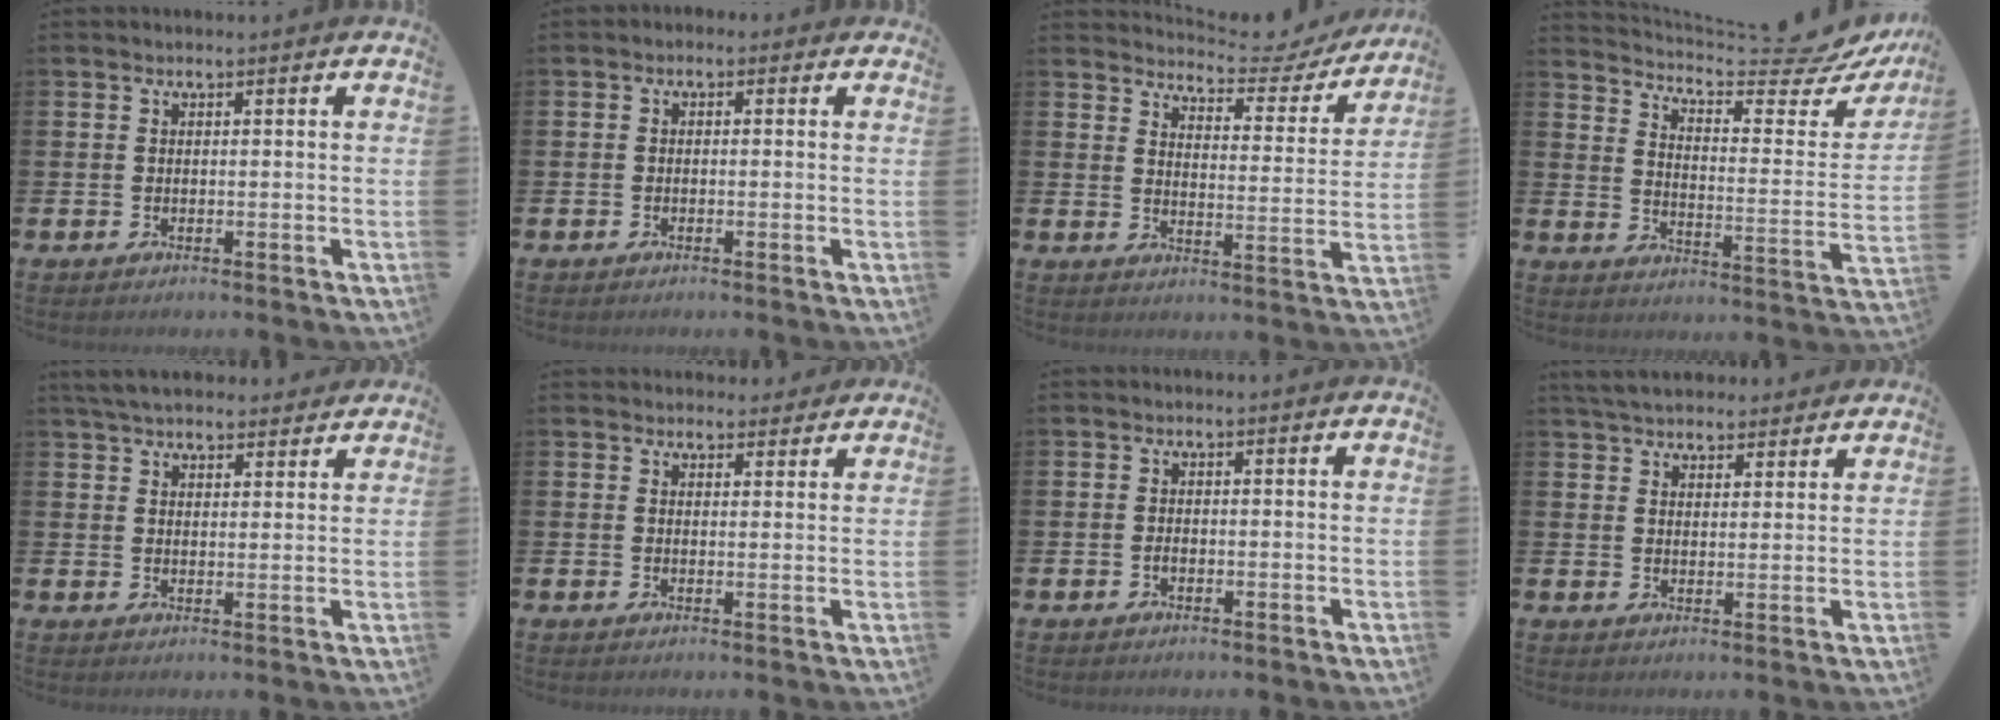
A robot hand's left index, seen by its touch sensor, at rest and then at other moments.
{"total": 0.9, "force": [-0.7, 0.6, 0.2], "torque": [-0.002, 0.002, -0.016]}
{"total": 4.7, "force": [4.5, 1.0, 0.7], "torque": [-0.032, -0.038, 0.074]}
{"total": 7.4, "force": [6.6, 1.1, 3.2], "torque": [-0.070, -0.060, 0.106]}
{"total": 4.9, "force": [4.6, 1.2, 1.1], "torque": [-0.030, -0.015, 0.086]}
{"total": 2.6, "force": [2.5, 0.8, -0.2], "torque": [0.009, -0.013, 0.044]}
{"total": 0.8, "force": [-0.4, 0.4, 0.5], "torque": [-0.013, 0.001, -0.008]}
{"total": 4.9, "force": [4.7, 1.2, 0.6], "torque": [-0.023, -0.018, 0.087]}